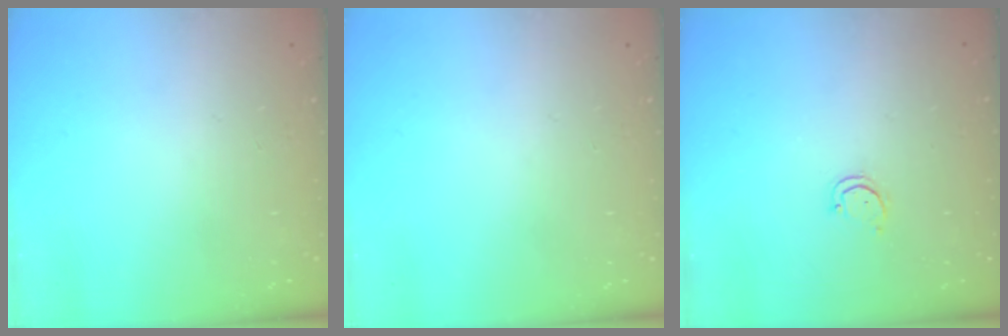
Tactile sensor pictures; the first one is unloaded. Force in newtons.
{"total": 0.0}
{"total": 2.6, "press": 2.6, "slide": 0.2}